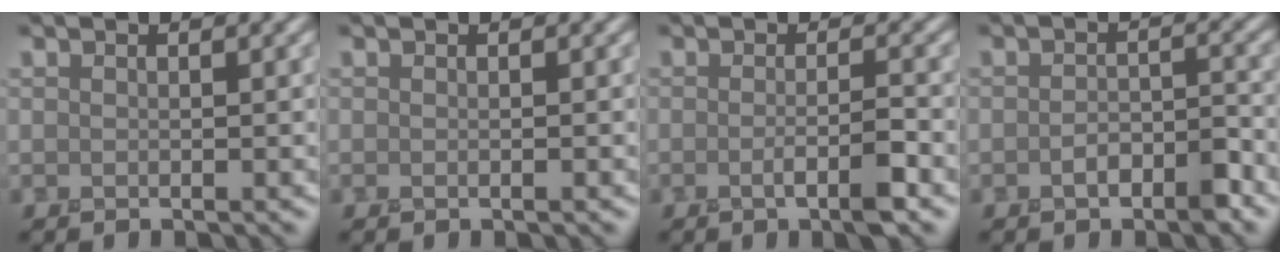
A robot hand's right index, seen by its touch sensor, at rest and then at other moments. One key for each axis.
{"total": 0.5, "fx": -0.1, "fy": 0.1, "fz": 0.5, "tx": -0.007, "ty": -0.001, "tz": -0.004}
{"total": 2.6, "fx": -0.9, "fy": 0.5, "fz": 2.4, "tx": -0.040, "ty": 0.002, "tz": -0.019}
{"total": 2.6, "fx": -1.5, "fy": 1.1, "fz": 1.7, "tx": -0.027, "ty": 0.008, "tz": -0.025}